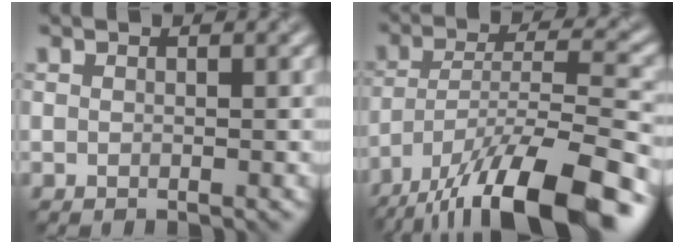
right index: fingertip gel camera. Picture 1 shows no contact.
{"total": 15.7, "force": [-11.1, 4.1, 10.3], "torque": [-0.195, 0.000, -0.178]}